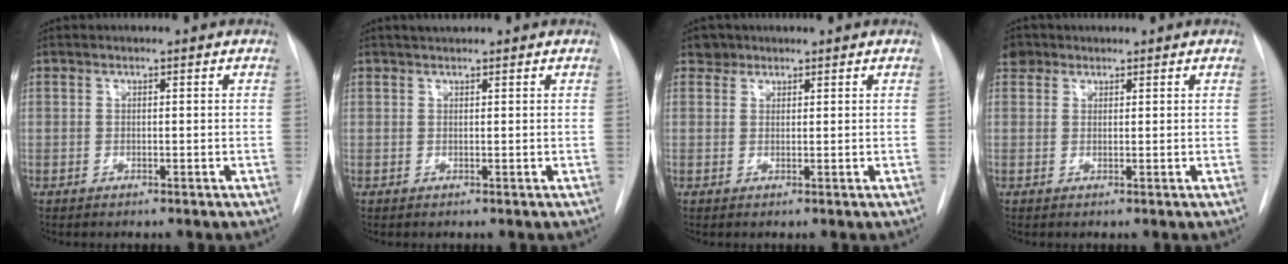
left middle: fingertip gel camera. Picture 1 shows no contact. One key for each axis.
{"total": 1.3, "fx": 1.2, "fy": 0.3, "fz": 0.5, "tx": -0.012, "ty": 0.011, "tz": 0.021}
{"total": 1.8, "fx": 1.3, "fy": 1.2, "fz": -0.2, "tx": 0.011, "ty": 0.006, "tz": 0.017}
{"total": 2.5, "fx": 1.7, "fy": 1.8, "fz": 0.2, "tx": -0.002, "ty": 0.014, "tz": 0.027}